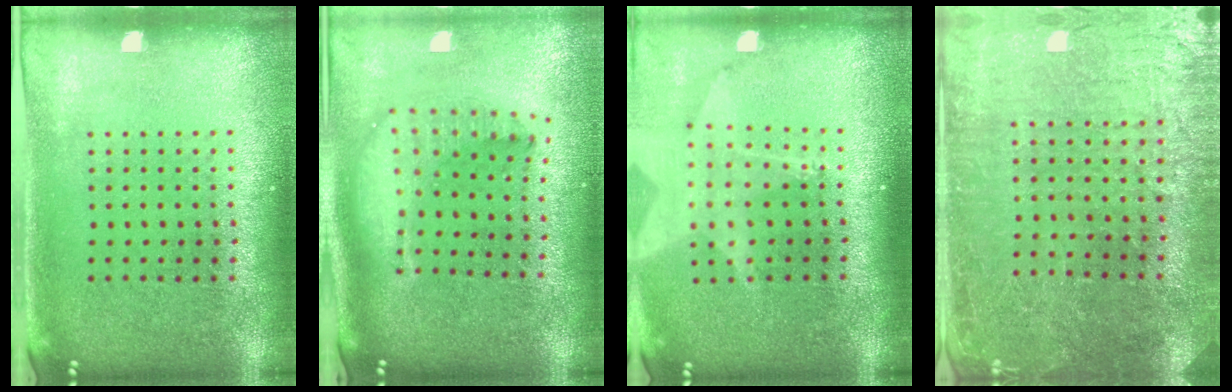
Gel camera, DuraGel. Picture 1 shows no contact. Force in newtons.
{"total": 2.2, "press": 1.7, "slide": 1.4}
{"total": 1.8, "press": 1.5, "slide": 1.0}
{"total": 2.0, "press": 2.0, "slide": 0.3}